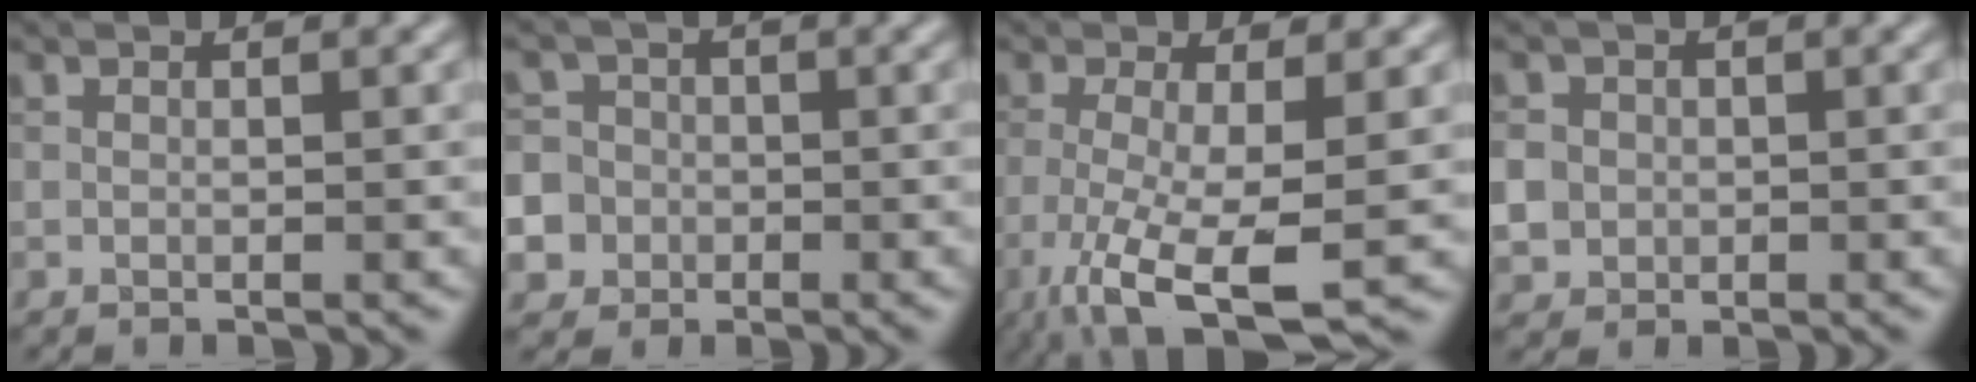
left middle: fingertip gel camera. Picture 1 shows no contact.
{"total": 9.4, "force": [-3.1, 8.6, 2.2], "torque": [-0.062, -0.001, -0.086]}
{"total": 7.8, "force": [-2.9, 2.2, 6.9], "torque": [-0.146, -0.020, -0.051]}
{"total": 4.4, "force": [-0.5, 4.1, 1.5], "torque": [-0.034, 0.008, -0.021]}